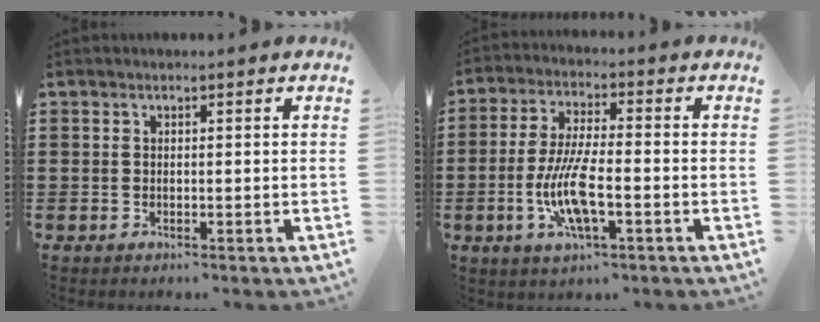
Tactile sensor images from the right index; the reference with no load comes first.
{"total": 9.1, "force": [-2.8, 2.5, 8.3], "torque": [-0.183, -0.014, -0.056]}